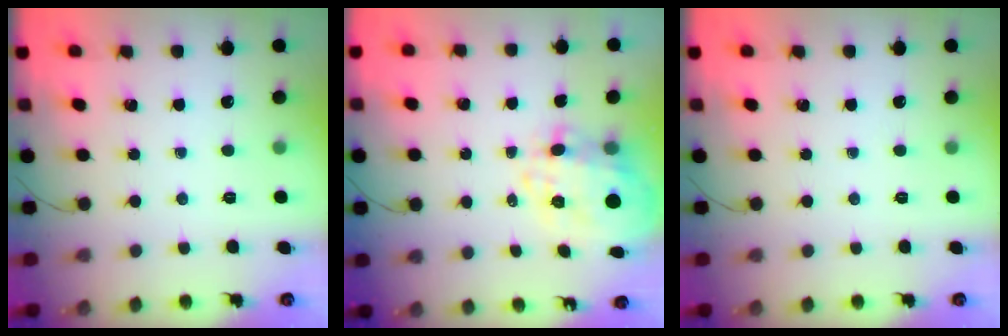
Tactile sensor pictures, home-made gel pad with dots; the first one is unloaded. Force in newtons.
{"total": 9.2, "press": 8.8, "slide": 2.8}
{"total": 0.0}